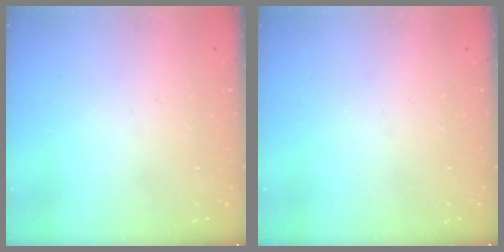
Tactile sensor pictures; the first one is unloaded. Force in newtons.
{"total": 0.0}